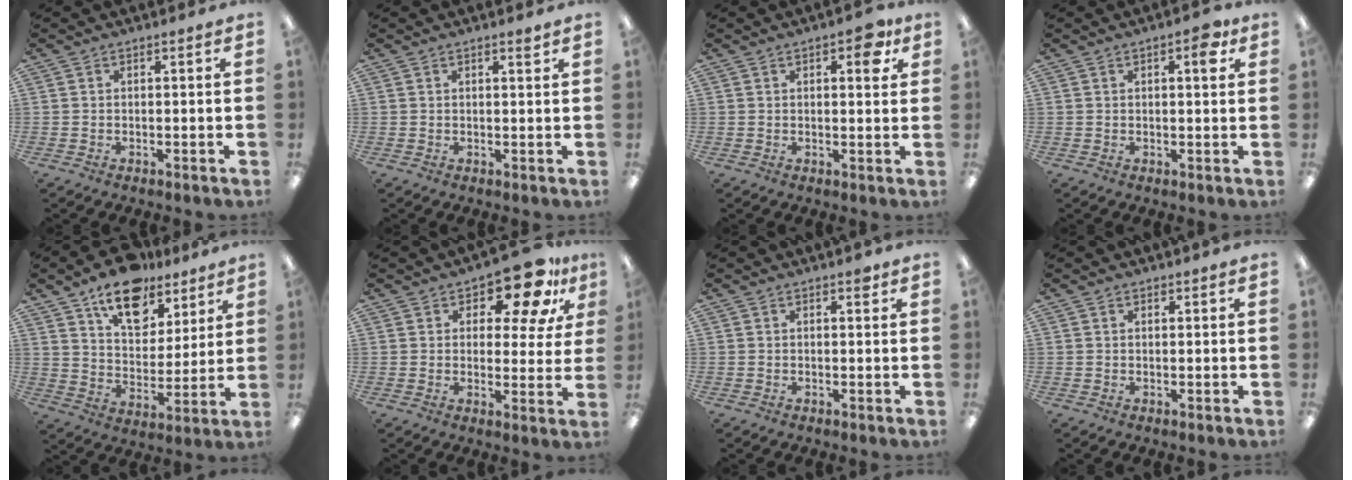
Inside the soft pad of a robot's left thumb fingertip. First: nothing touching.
{"total": 1.4, "force": [1.1, 0.1, 0.8], "torque": [-0.010, -0.005, 0.017]}
{"total": 5.9, "force": [2.7, 2.8, 4.4], "torque": [-0.046, -0.009, 0.036]}
{"total": 4.2, "force": [1.9, 1.5, 3.4], "torque": [-0.039, -0.005, 0.024]}
{"total": 15.4, "force": [10.9, 8.5, 6.8], "torque": [-0.099, -0.066, 0.194]}
{"total": 13.0, "force": [8.7, 5.9, 7.7], "torque": [-0.112, -0.045, 0.149]}
{"total": 1.4, "force": [0.8, 0.6, 0.9], "torque": [-0.003, -0.004, 0.010]}
{"total": 0.5, "force": [0.4, 0.3, -0.1], "torque": [0.002, -0.001, 0.008]}